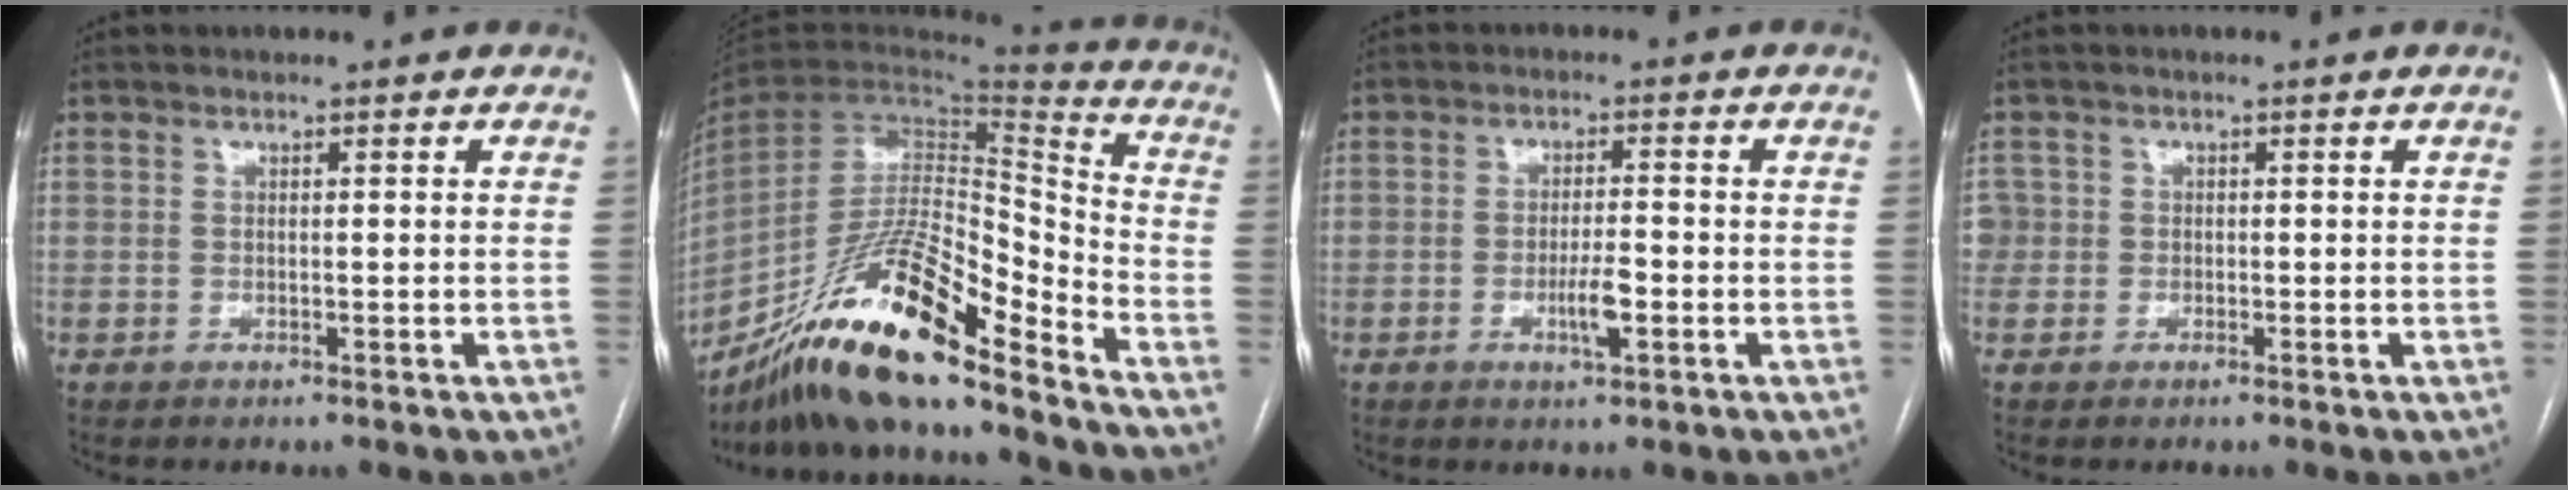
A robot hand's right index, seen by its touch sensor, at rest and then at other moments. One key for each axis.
{"total": 22.4, "fx": -17.1, "fy": 2.9, "fz": 14.1, "tx": -0.270, "ty": -0.014, "tz": -0.314}
{"total": 4.2, "fx": -1.4, "fy": 0.9, "fz": 3.9, "tx": -0.071, "ty": -0.001, "tz": -0.022}
{"total": 2.7, "fx": -0.3, "fy": 2.7, "fz": 0.2, "tx": 0.005, "ty": 0.011, "tz": -0.009}